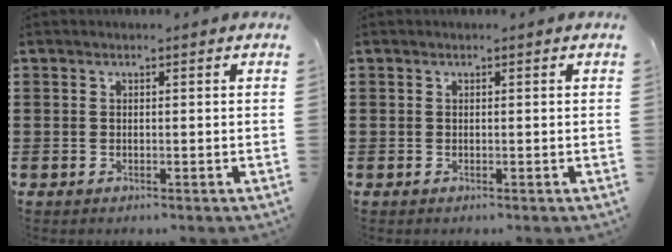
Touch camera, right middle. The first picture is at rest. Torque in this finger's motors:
{"motor_torque": [0.01, -0.01, 0.00, -0.01]}